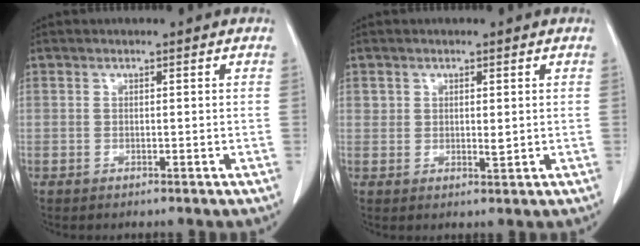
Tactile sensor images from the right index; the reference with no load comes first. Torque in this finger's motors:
{"motor_torque": [0.08, 0.00, 0.01, 0.03]}